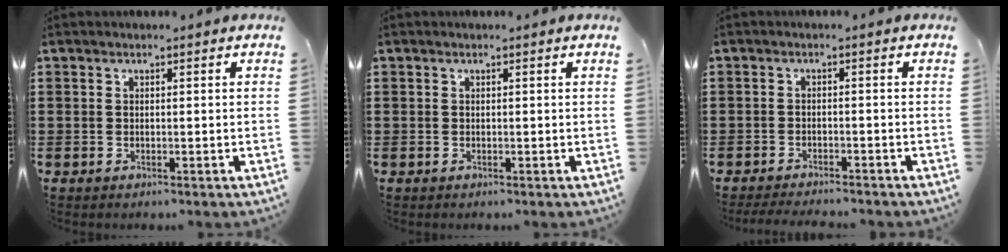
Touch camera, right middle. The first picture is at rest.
{"total": 0.0}
{"total": 2.2, "force": [-2.1, 0.0, 0.4], "torque": [-0.008, 0.000, -0.042]}